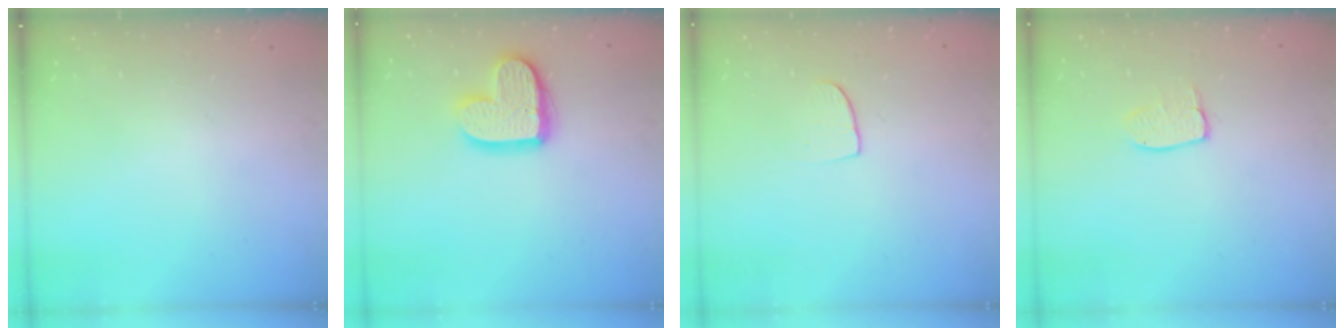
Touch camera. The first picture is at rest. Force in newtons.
{"total": 14.2, "press": 14.2, "slide": 1.1}
{"total": 6.4, "press": 6.4, "slide": 0.5}
{"total": 6.3, "press": 6.3, "slide": 0.2}